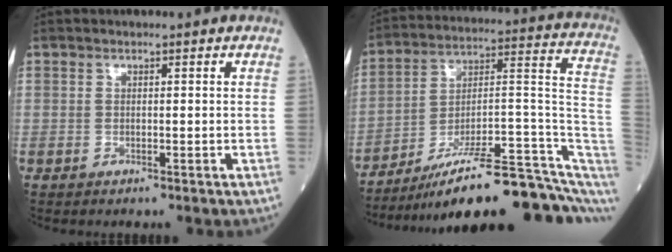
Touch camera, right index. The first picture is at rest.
{"total": 22.7, "force": [-16.2, 3.2, 15.5], "torque": [-0.153, 0.042, -0.241]}